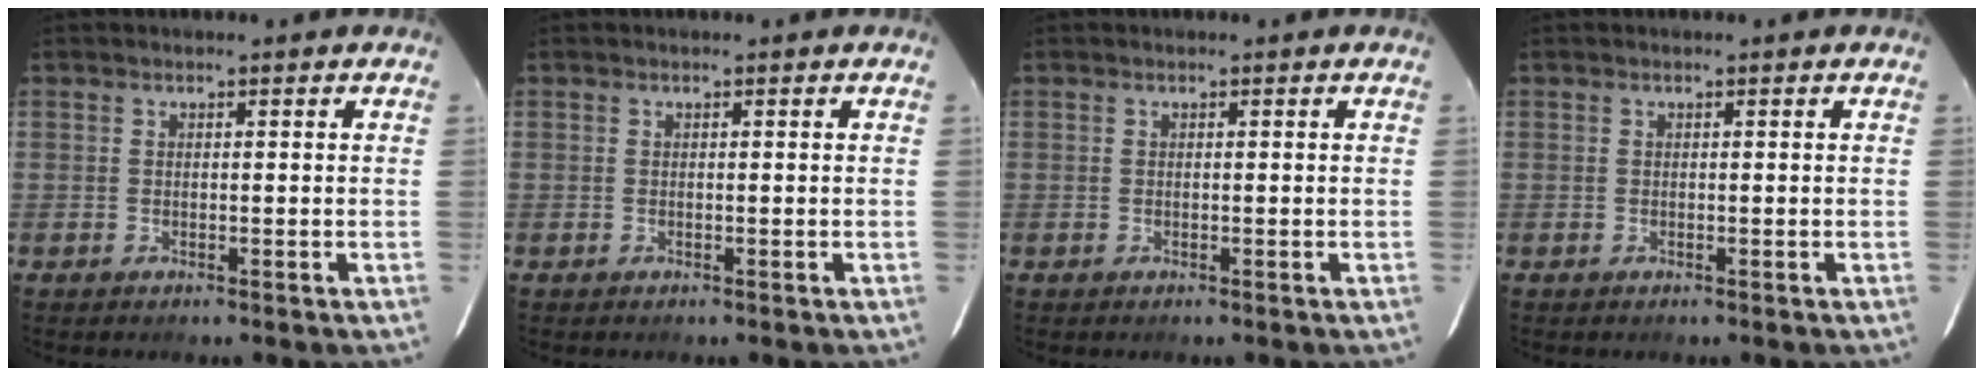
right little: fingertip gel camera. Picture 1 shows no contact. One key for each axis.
{"total": 0.0}
{"total": 0.0}
{"total": 0.0}